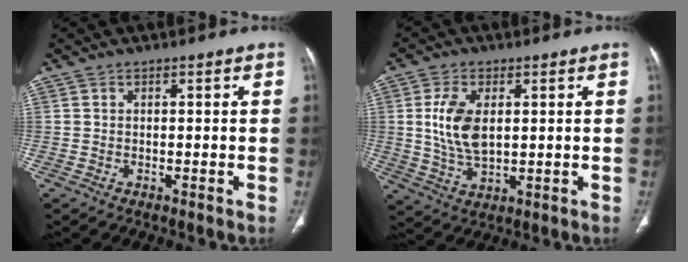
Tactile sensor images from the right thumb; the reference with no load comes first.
{"total": 9.2, "force": [1.5, 5.1, 7.5], "torque": [-0.147, -0.010, 0.035]}